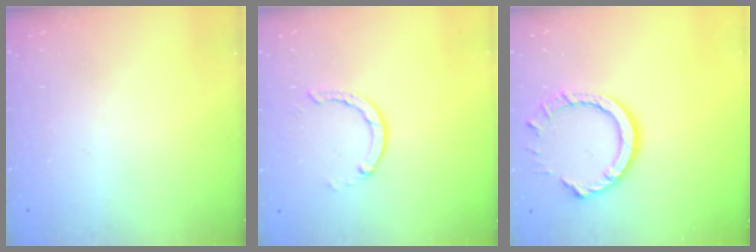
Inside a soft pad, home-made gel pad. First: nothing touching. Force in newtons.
{"total": 3.3, "press": 3.2, "slide": 0.4}
{"total": 10.6, "press": 10.6, "slide": 0.9}